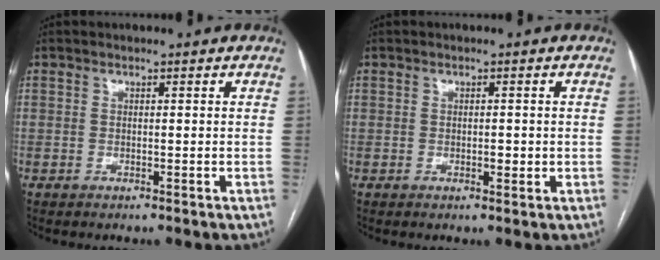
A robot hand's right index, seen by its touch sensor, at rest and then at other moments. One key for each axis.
{"total": 1.4, "fx": -0.2, "fy": 0.7, "fz": 1.3, "tx": -0.017, "ty": 0.000, "tz": 0.000}